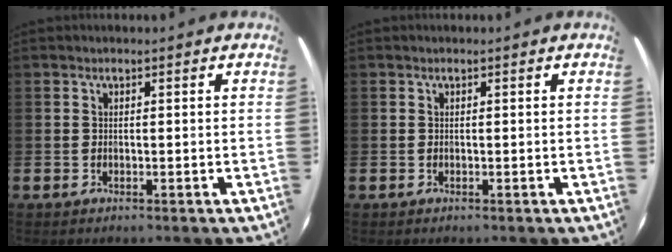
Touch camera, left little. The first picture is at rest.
{"total": 0.0}